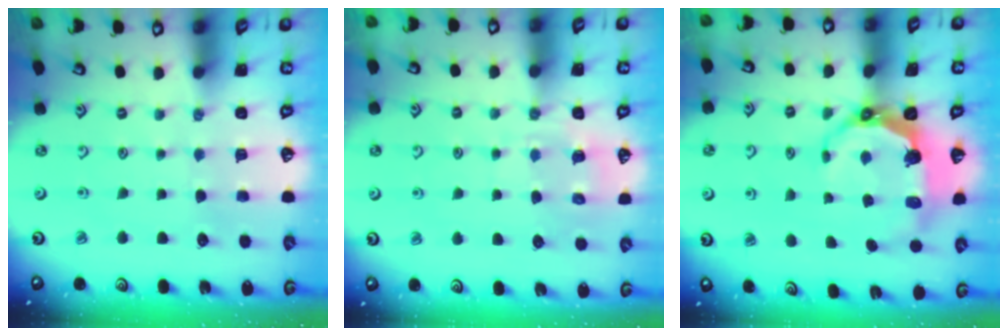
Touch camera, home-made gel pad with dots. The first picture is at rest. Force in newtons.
{"total": 6.7, "press": 6.7, "slide": 0.8}
{"total": 7.3, "press": 5.9, "slide": 4.3}